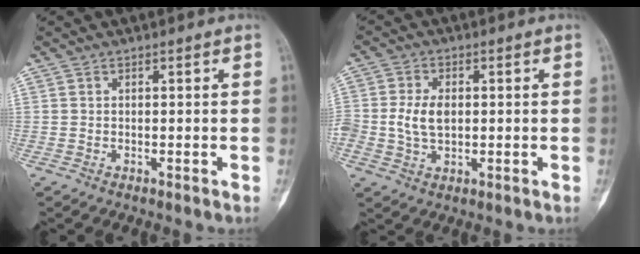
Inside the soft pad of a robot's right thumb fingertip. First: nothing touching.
{"total": 6.1, "force": [0.1, 4.0, 4.6], "torque": [-0.090, 0.005, 0.005]}